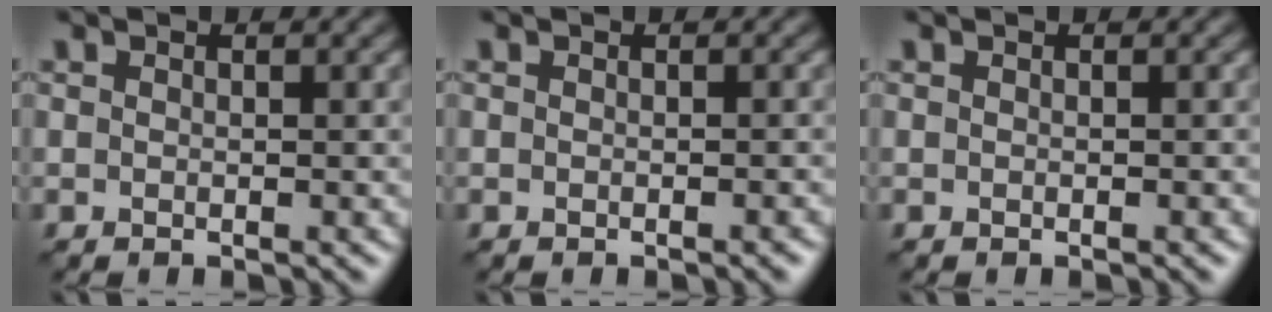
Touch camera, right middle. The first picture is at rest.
{"total": 0.6, "force": [-0.3, 0.1, 0.6], "torque": [-0.006, 0.001, -0.006]}
{"total": 0.0}